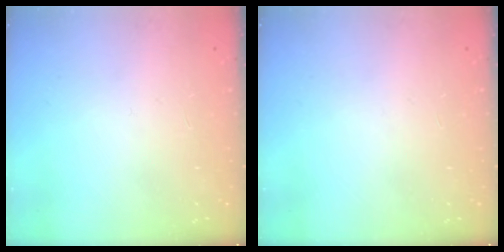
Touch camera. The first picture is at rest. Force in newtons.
{"total": 0.0}